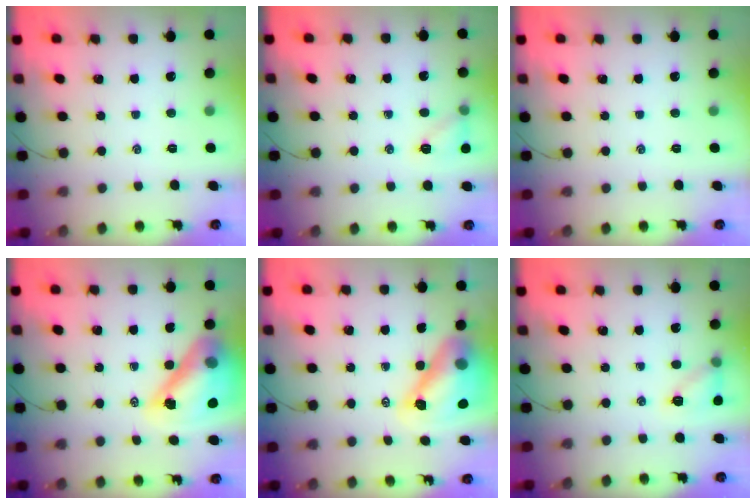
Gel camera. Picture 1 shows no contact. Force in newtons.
{"total": 8.2, "press": 8.0, "slide": 1.7}
{"total": 0.0}
{"total": 18.2, "press": 17.4, "slide": 5.3}
{"total": 13.8, "press": 13.2, "slide": 4.1}
{"total": 9.4, "press": 9.2, "slide": 1.8}